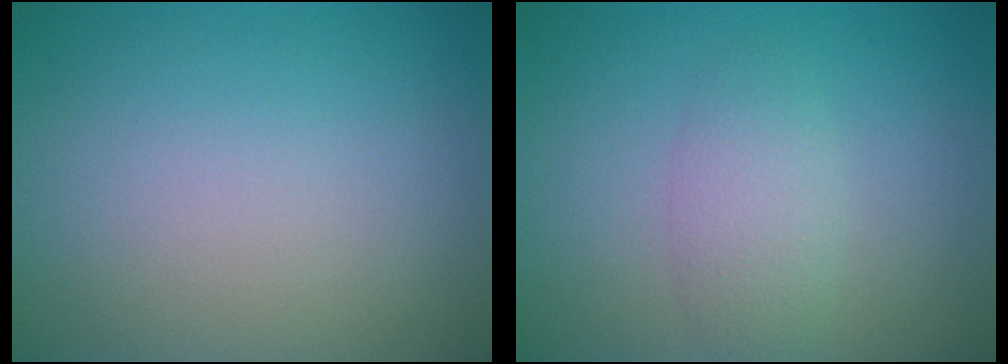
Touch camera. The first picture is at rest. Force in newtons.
{"total": 2.4, "press": 2.4, "slide": 0.1}